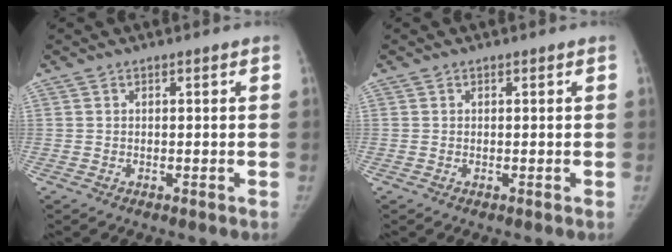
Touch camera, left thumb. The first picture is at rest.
{"total": 0.0}